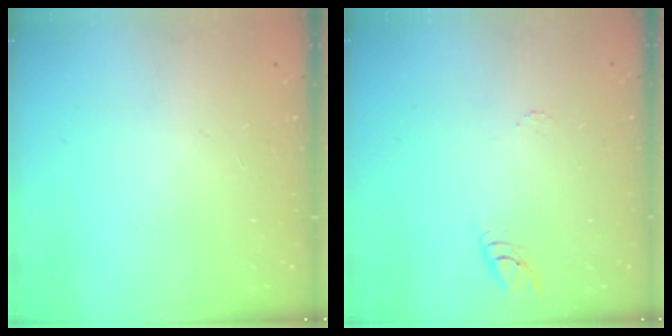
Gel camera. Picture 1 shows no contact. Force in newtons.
{"total": 3.7, "press": 3.7, "slide": 0.3}